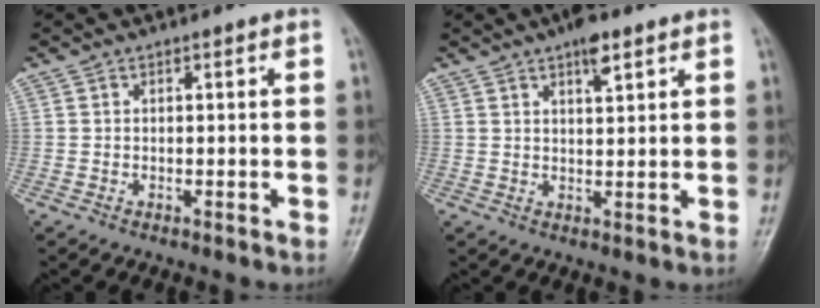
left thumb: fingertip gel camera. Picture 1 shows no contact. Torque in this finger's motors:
{"motor_torque": [0.84, 0.11, 0.80, -0.14, 0.12]}